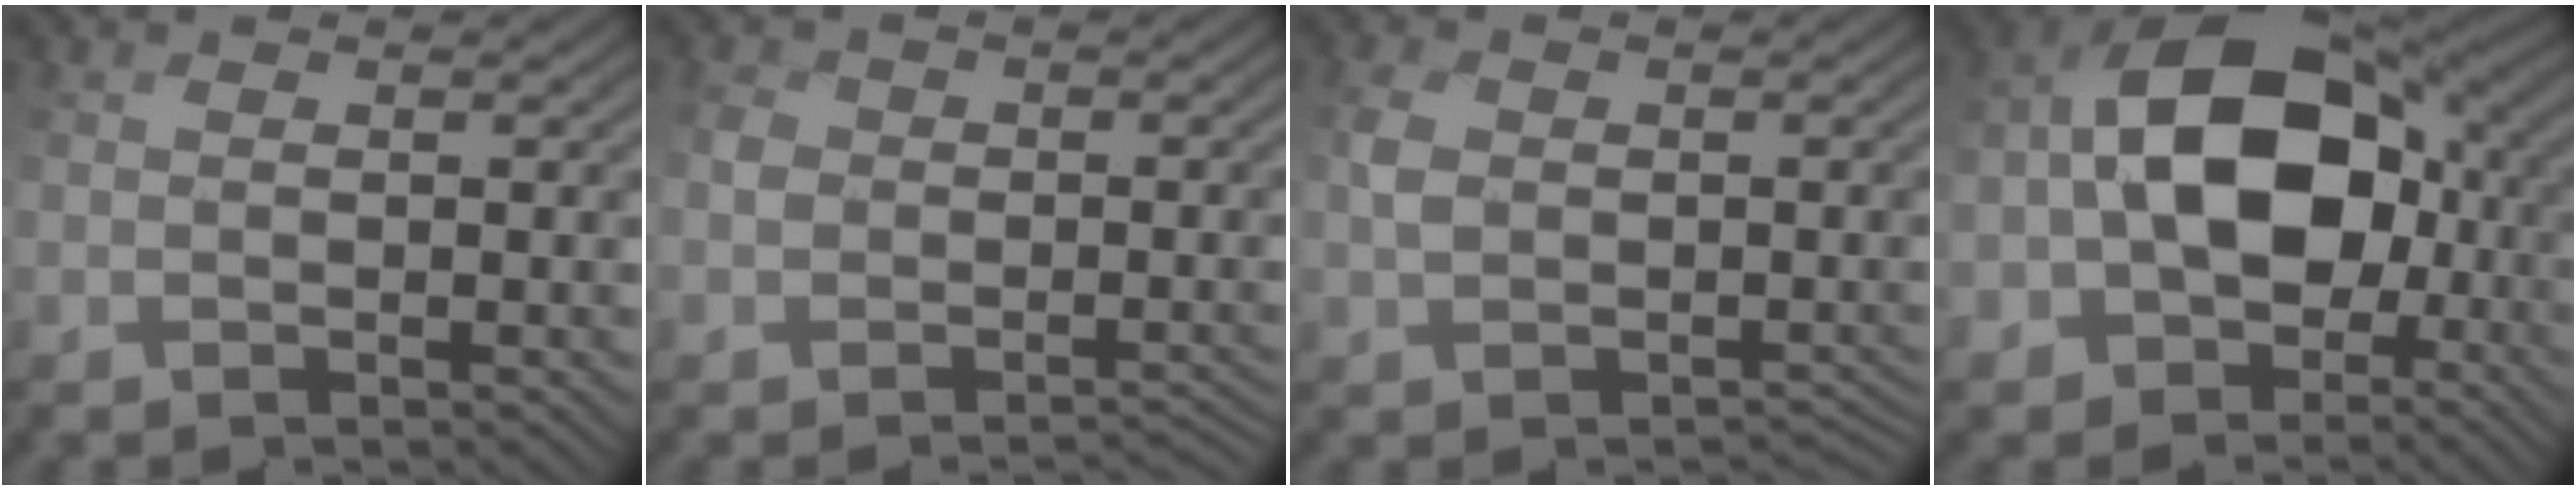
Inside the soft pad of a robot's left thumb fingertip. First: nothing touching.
{"total": 4.4, "force": [-2.6, 3.4, 1.0], "torque": [-0.010, 0.001, -0.031]}
{"total": 2.3, "force": [-0.5, 2.1, 0.6], "torque": [-0.009, 0.001, -0.014]}
{"total": 14.2, "force": [-1.2, 9.9, 10.2], "torque": [-0.191, 0.019, -0.035]}